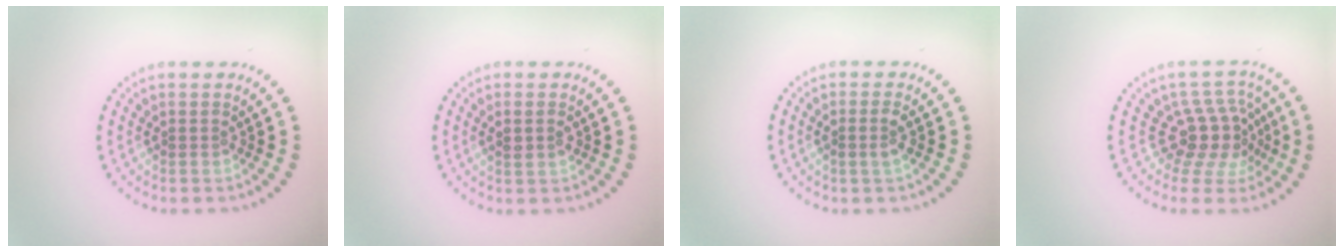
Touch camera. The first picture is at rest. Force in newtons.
{"total": 1.4, "press": 1.3, "slide": 0.5}
{"total": 1.1, "press": 1.0, "slide": 0.5}
{"total": 4.1, "press": 2.9, "slide": 2.9}